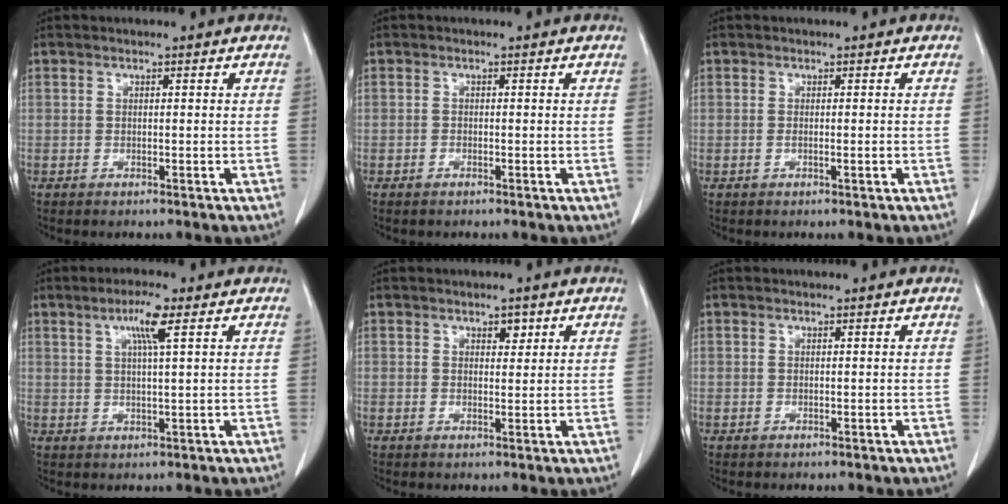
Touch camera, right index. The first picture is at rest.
{"total": 1.0, "force": [-0.6, 0.6, 0.6], "torque": [-0.011, 0.000, -0.007]}
{"total": 1.2, "force": [-0.3, 0.3, 1.2], "torque": [-0.024, 0.005, 0.001]}
{"total": 5.1, "force": [2.3, 0.2, 4.6], "torque": [-0.084, 0.002, 0.041]}
{"total": 2.2, "force": [1.2, 1.3, 1.3], "torque": [-0.018, 0.001, 0.020]}
{"total": 0.0}